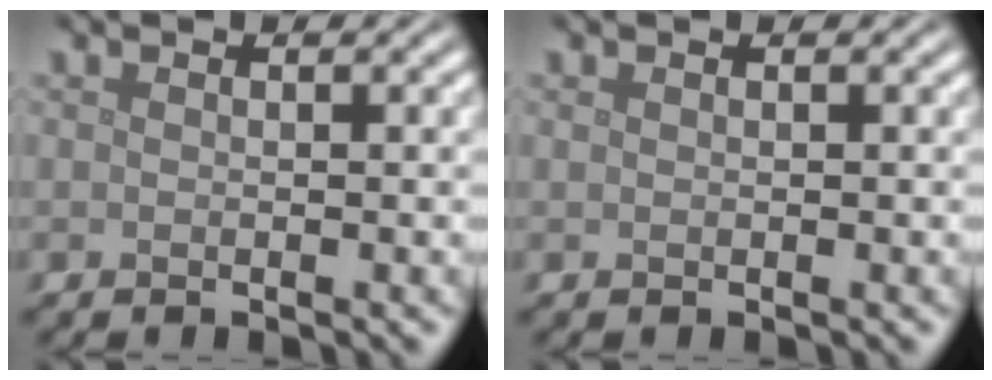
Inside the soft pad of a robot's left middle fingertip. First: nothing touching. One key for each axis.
{"total": 0.0}